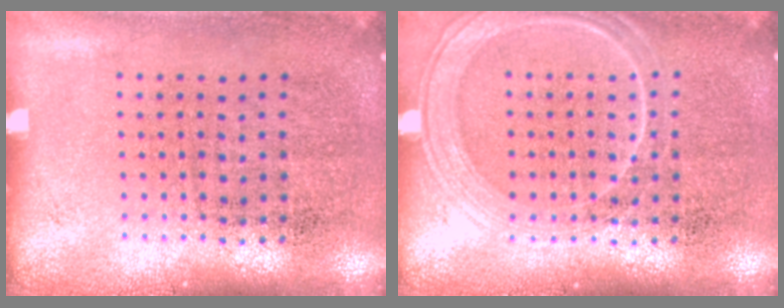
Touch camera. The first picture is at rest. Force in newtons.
{"total": 2.4, "press": 2.4, "slide": 0.4}